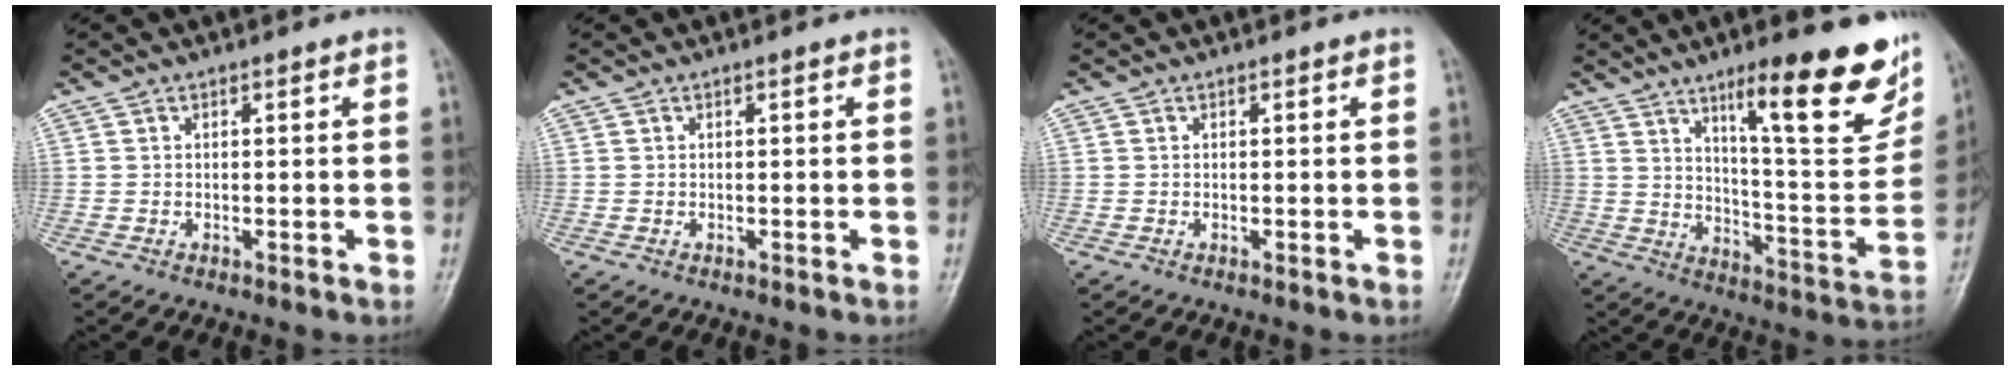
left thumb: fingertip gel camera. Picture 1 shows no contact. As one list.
[{"total": 0.0}, {"total": 0.0}, {"total": 22.2, "force": [13.1, 5.1, 17.2], "torque": [-0.201, -0.067, 0.197]}]